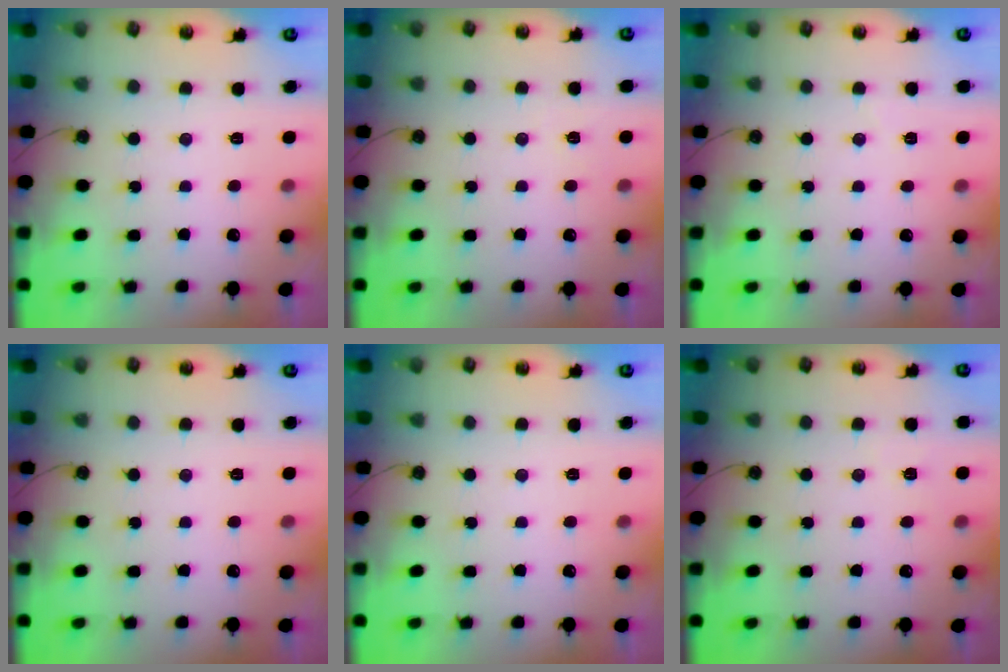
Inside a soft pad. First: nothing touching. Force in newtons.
{"total": 3.4, "press": 2.9, "slide": 1.7}
{"total": 2.1, "press": 1.9, "slide": 0.7}
{"total": 0.0}
{"total": 0.0}
{"total": 2.8, "press": 2.8, "slide": 0.3}